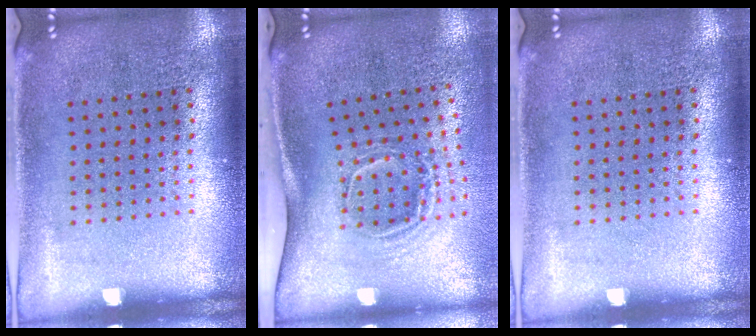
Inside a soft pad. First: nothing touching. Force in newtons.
{"total": 1.9, "press": 1.2, "slide": 1.6}
{"total": 0.0}